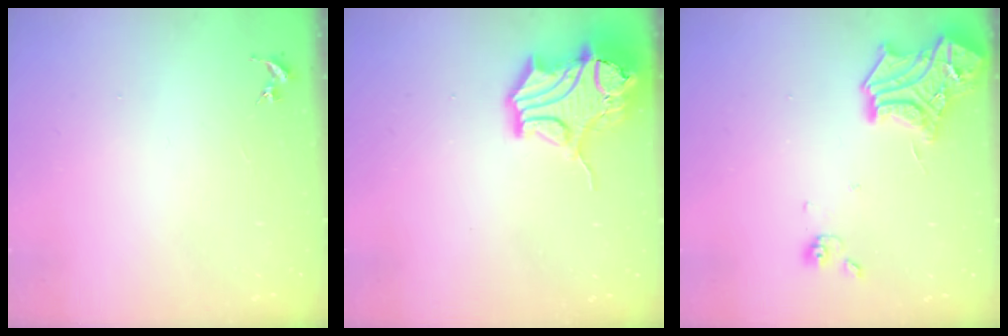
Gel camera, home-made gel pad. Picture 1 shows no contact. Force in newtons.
{"total": 19.8, "press": 19.6, "slide": 2.6}
{"total": 16.2, "press": 16.2, "slide": 1.5}